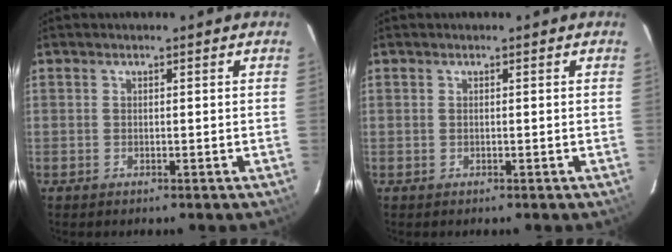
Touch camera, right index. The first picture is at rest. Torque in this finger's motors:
{"motor_torque": [0.00, 0.00, 0.01, 0.00]}